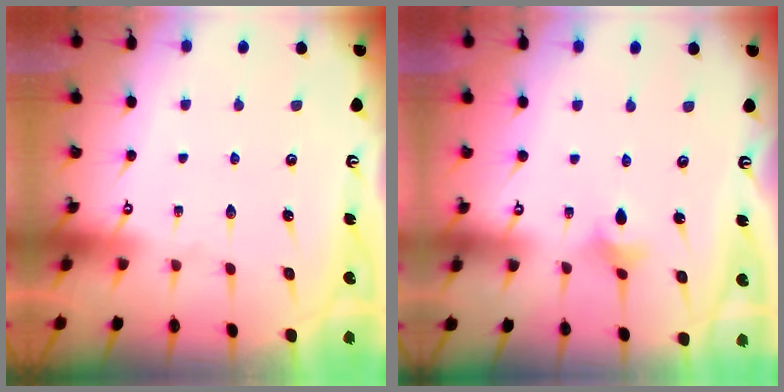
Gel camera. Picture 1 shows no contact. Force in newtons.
{"total": 3.4, "press": 3.4, "slide": 0.7}